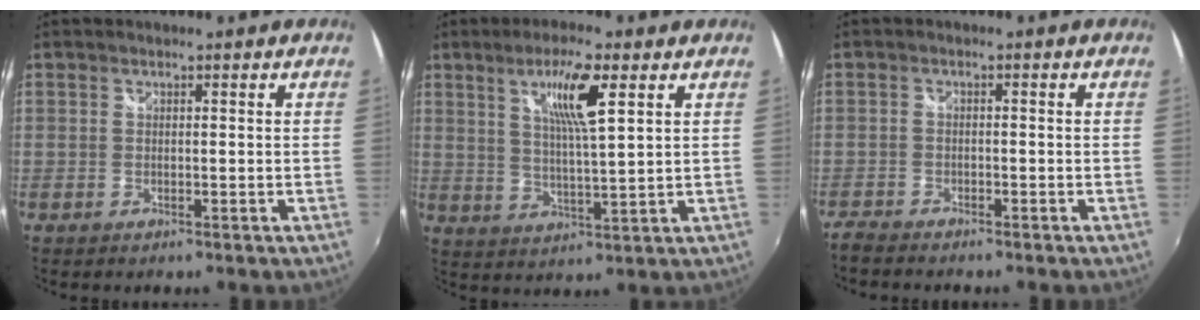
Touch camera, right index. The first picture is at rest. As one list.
[{"total": 9.0, "force": [4.2, 1.1, 7.8], "torque": [-0.140, 0.000, 0.075]}, {"total": 3.2, "force": [-3.1, 0.5, 0.7], "torque": [-0.029, -0.014, -0.062]}]